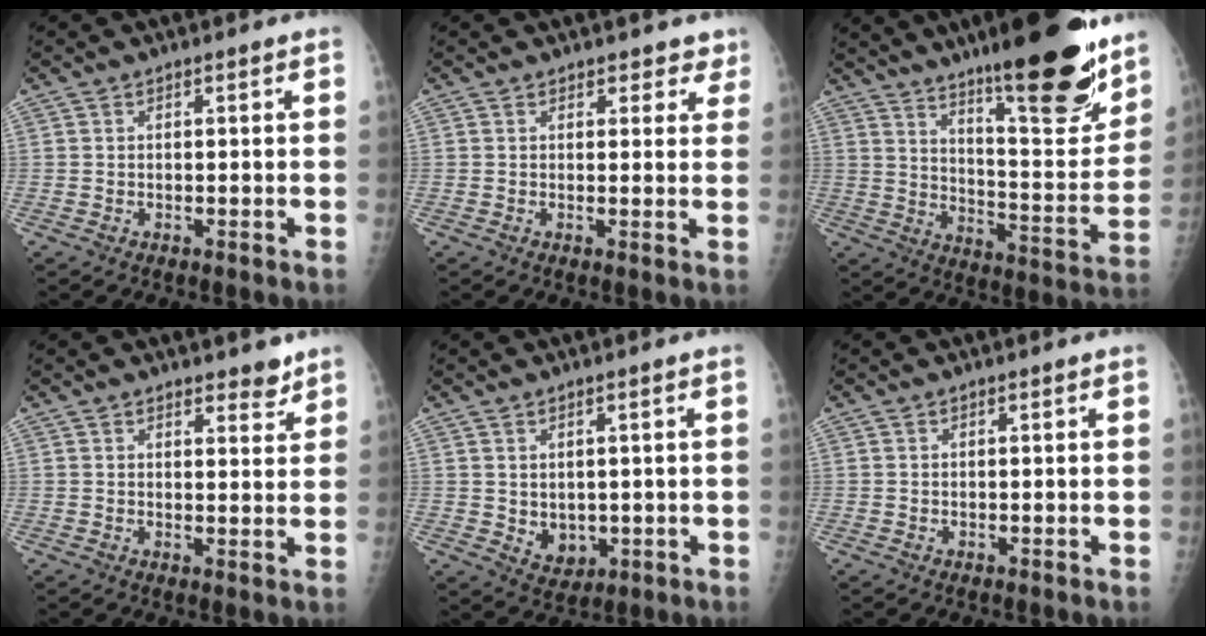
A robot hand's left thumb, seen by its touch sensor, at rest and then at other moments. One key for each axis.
{"total": 3.7, "fx": 3.0, "fy": 2.0, "fz": 0.9, "tx": 0.029, "ty": -0.013, "tz": 0.029}
{"total": 23.2, "fx": 16.3, "fy": 4.4, "fz": 16.0, "tx": -0.208, "ty": -0.097, "tz": 0.257}
{"total": 3.7, "fx": 3.1, "fy": 1.4, "fz": 1.6, "tx": -0.004, "ty": -0.021, "tz": 0.043}
{"total": 4.5, "fx": 0.3, "fy": 3.5, "fz": 2.8, "tx": -0.028, "ty": -0.014, "tz": 0.024}
{"total": 0.0}